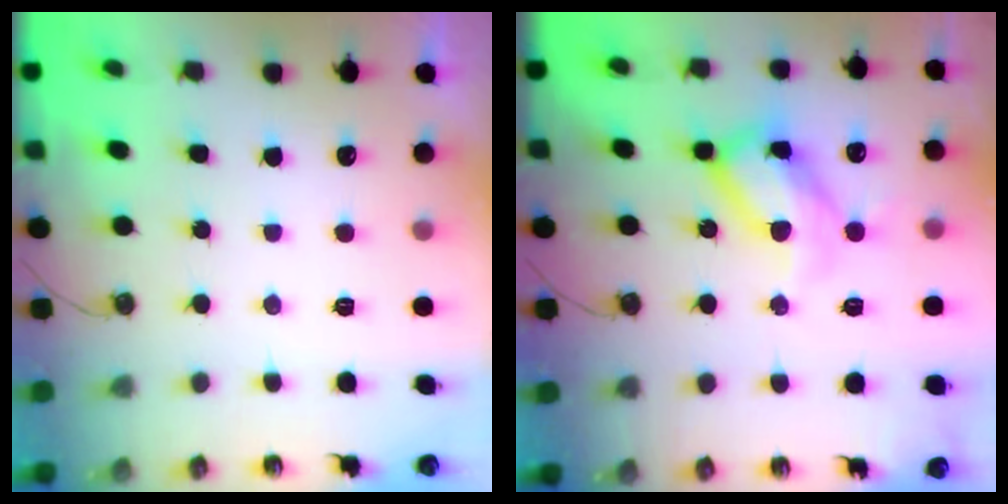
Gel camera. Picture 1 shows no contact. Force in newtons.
{"total": 16.7, "press": 16.6, "slide": 1.5}